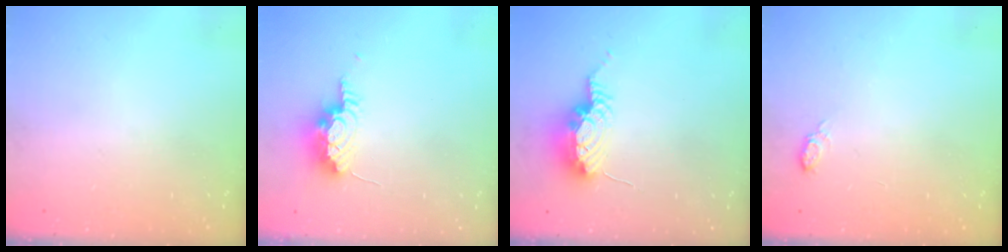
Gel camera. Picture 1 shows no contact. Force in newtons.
{"total": 15.3, "press": 10.2, "slide": 11.4}
{"total": 8.9, "press": 8.6, "slide": 2.1}
{"total": 5.6, "press": 5.6, "slide": 0.6}